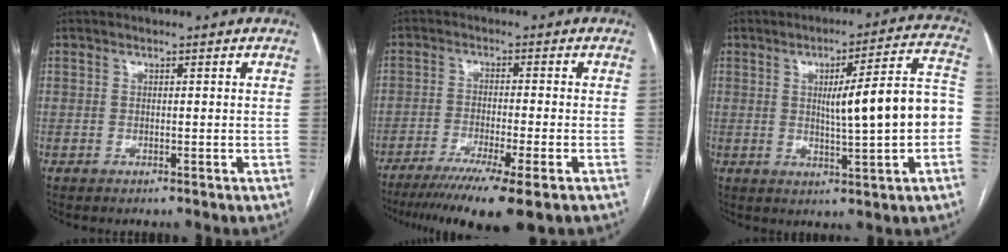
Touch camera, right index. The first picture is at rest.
{"total": 13.4, "force": [-9.8, 0.1, 9.2], "torque": [-0.140, -0.036, -0.152]}
{"total": 12.6, "force": [-0.6, 1.1, 12.5], "torque": [-0.167, 0.028, -0.003]}